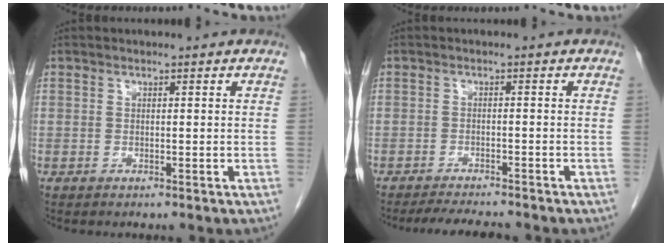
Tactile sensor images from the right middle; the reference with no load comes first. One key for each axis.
{"total": 5.7, "fx": -5.2, "fy": 0.4, "fz": 2.2, "tx": -0.035, "ty": -0.015, "tz": -0.081}